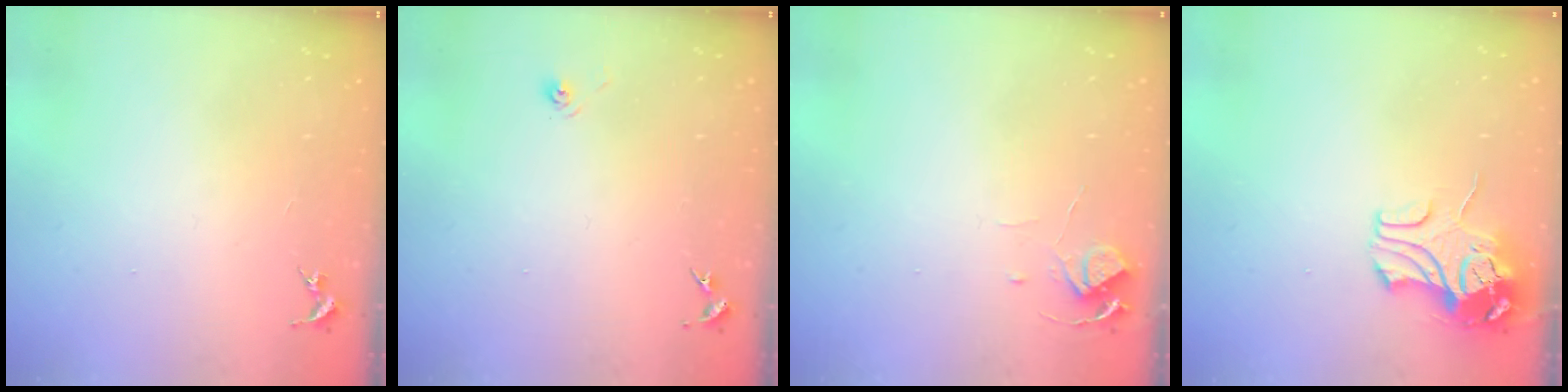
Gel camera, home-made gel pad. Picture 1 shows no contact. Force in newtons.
{"total": 3.1, "press": 2.6, "slide": 1.8}
{"total": 6.1, "press": 6.0, "slide": 0.4}
{"total": 9.6, "press": 9.5, "slide": 1.0}